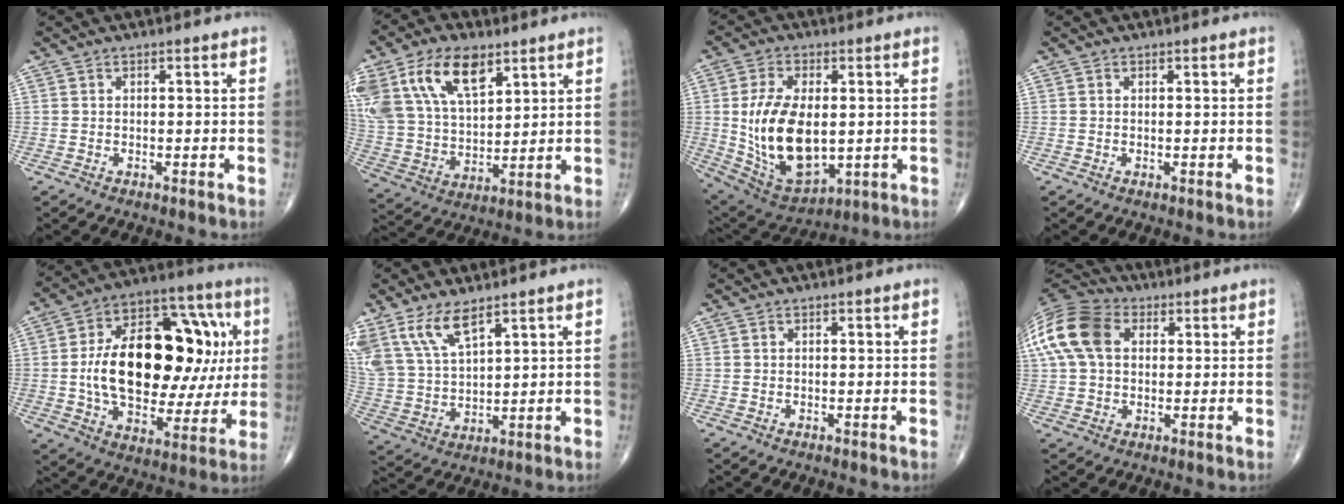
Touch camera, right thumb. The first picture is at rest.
{"total": 21.3, "force": [10.9, 11.8, 14.0], "torque": [-0.286, -0.009, 0.212]}
{"total": 18.1, "force": [0.1, 10.0, 15.0], "torque": [-0.271, -0.013, 0.024]}
{"total": 0.0}
{"total": 30.2, "force": [3.2, 16.6, 25.1], "torque": [-0.371, 0.020, 0.055]}
{"total": 10.9, "force": [7.3, 4.1, 7.0], "torque": [-0.142, -0.025, 0.163]}
{"total": 0.0}
{"total": 15.7, "force": [3.8, 10.9, 10.6], "torque": [-0.233, 0.025, 0.061]}